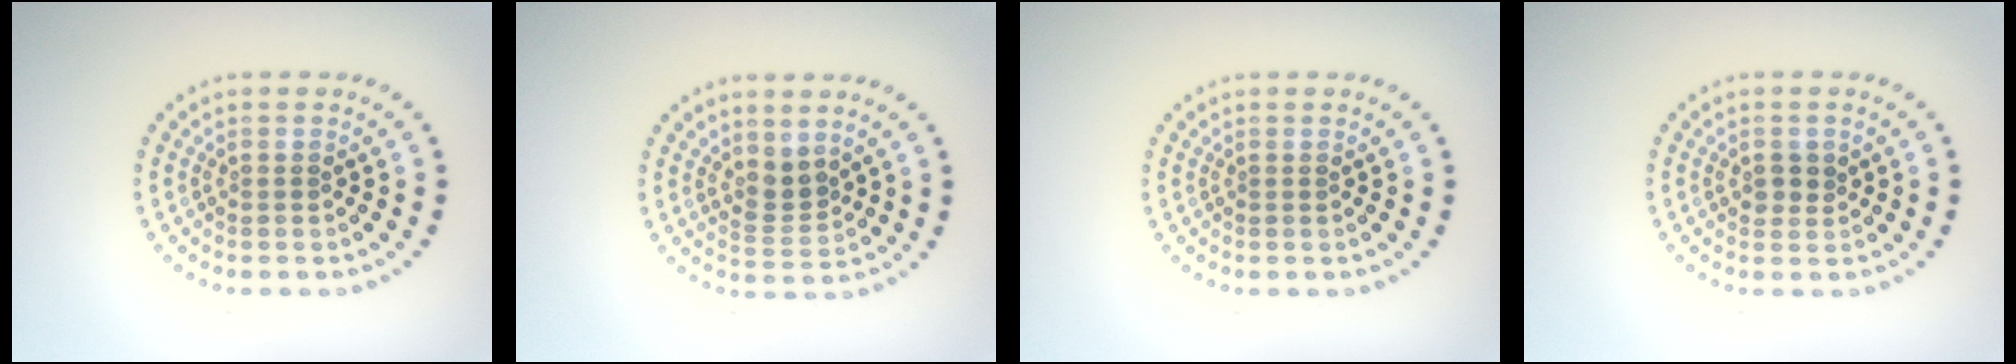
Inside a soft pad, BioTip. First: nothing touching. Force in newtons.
{"total": 2.2, "press": 1.6, "slide": 1.6}
{"total": 0.0}
{"total": 1.6, "press": 1.4, "slide": 0.7}